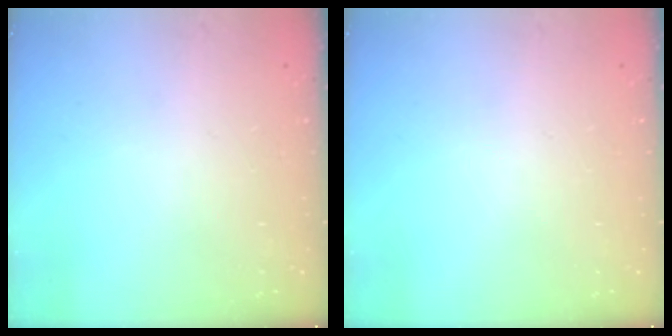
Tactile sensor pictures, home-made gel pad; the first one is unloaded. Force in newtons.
{"total": 0.0}